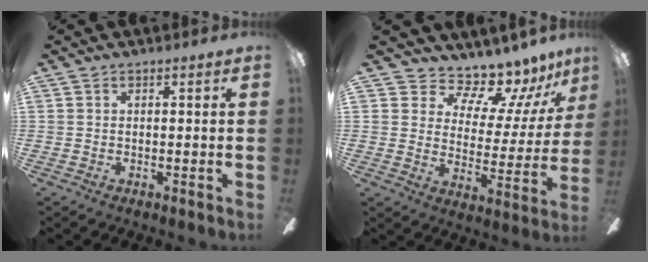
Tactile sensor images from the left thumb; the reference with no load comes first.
{"total": 11.7, "force": [10.6, 3.9, 3.0], "torque": [-0.055, -0.097, 0.186]}